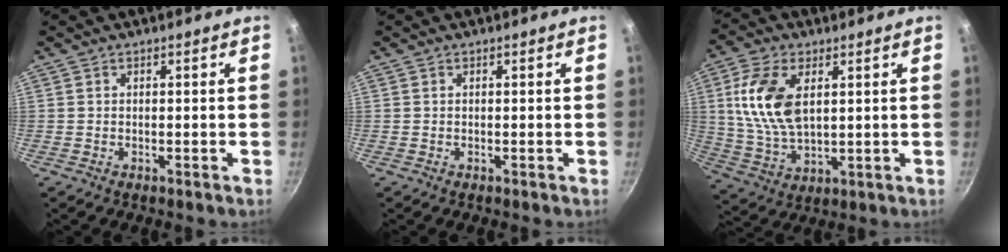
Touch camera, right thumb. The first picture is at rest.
{"total": 0.0}
{"total": 13.3, "force": [3.4, 7.4, 10.6], "torque": [-0.204, -0.013, 0.073]}